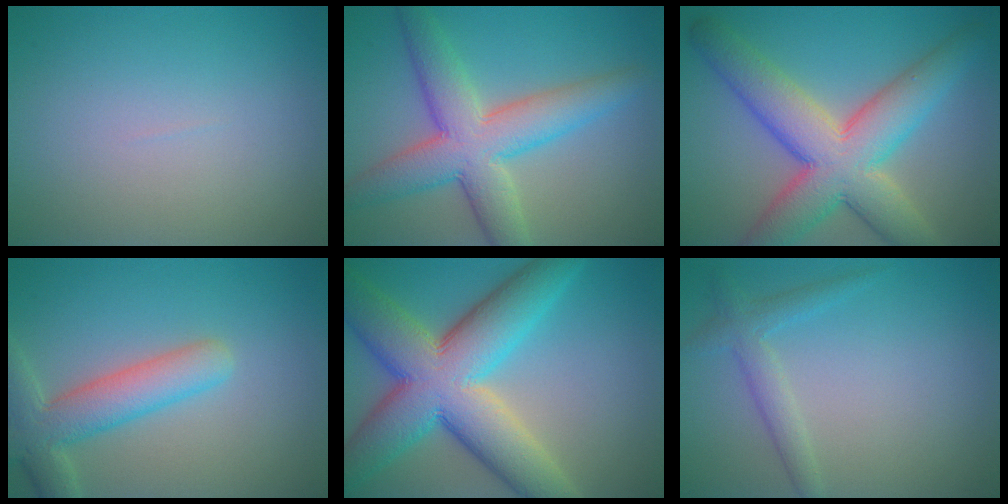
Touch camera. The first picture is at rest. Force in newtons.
{"total": 7.7, "press": 7.7, "slide": 0.1}
{"total": 9.9, "press": 9.8, "slide": 0.5}
{"total": 5.4, "press": 5.4, "slide": 0.4}
{"total": 13.2, "press": 13.2, "slide": 0.4}
{"total": 2.3, "press": 2.3, "slide": 0.1}